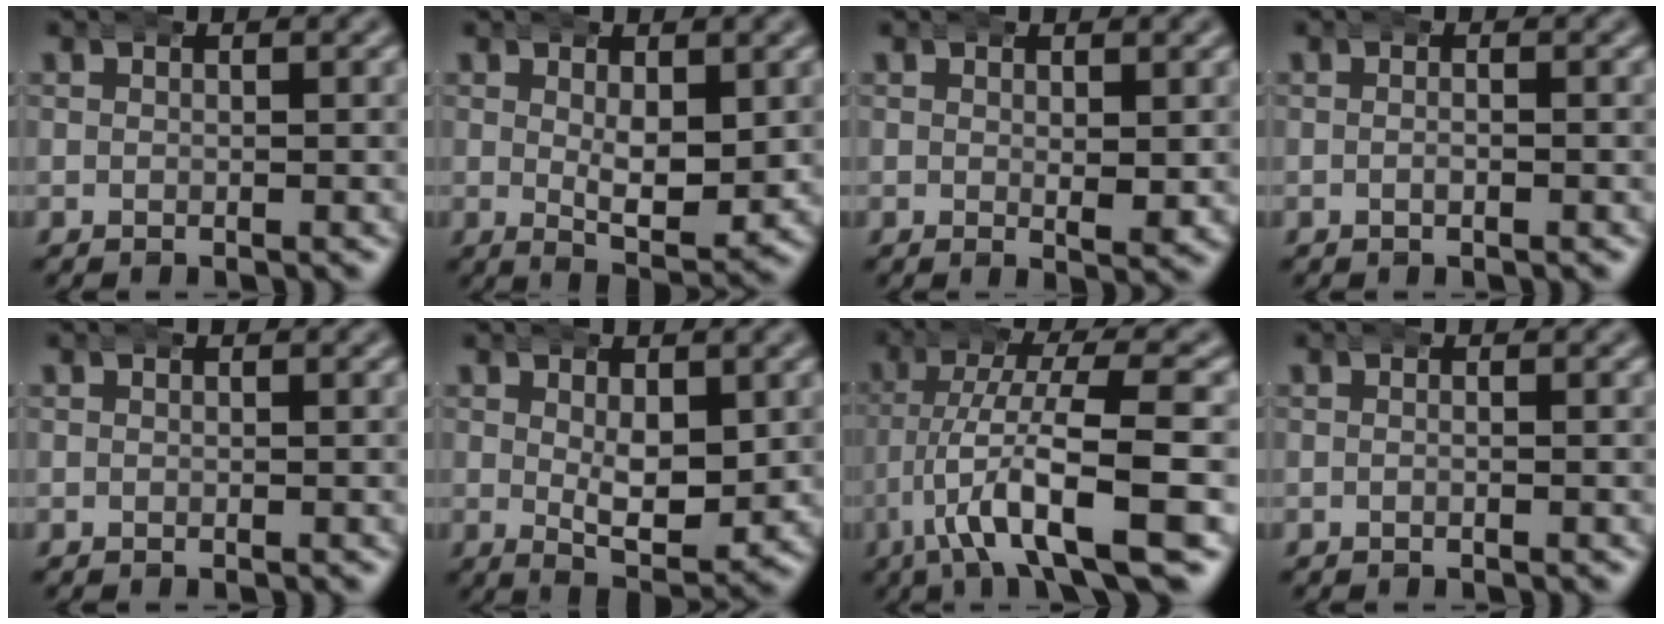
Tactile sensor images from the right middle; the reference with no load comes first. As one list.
[{"total": 4.5, "force": [0.4, 1.7, 4.2], "torque": [-0.069, -0.021, 0.013]}, {"total": 1.6, "force": [0.2, 0.5, 1.5], "torque": [-0.024, -0.007, 0.004]}, {"total": 1.0, "force": [-0.4, 0.4, 0.9], "torque": [-0.010, 0.001, -0.011]}, {"total": 0.0}, {"total": 4.9, "force": [0.4, 2.2, 4.3], "torque": [-0.073, -0.024, 0.014]}, {"total": 8.4, "force": [-3.0, 2.1, 7.5], "torque": [-0.150, -0.018, -0.035]}, {"total": 0.5, "force": [-0.1, 0.2, 0.4], "torque": [-0.005, 0.004, -0.007]}]